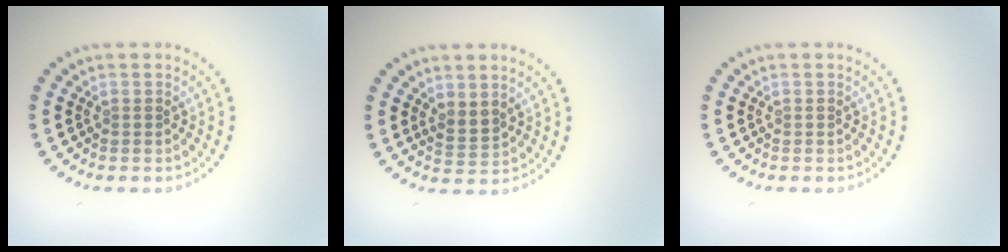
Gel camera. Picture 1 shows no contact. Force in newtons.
{"total": 1.6, "press": 1.3, "slide": 0.9}
{"total": 0.0}